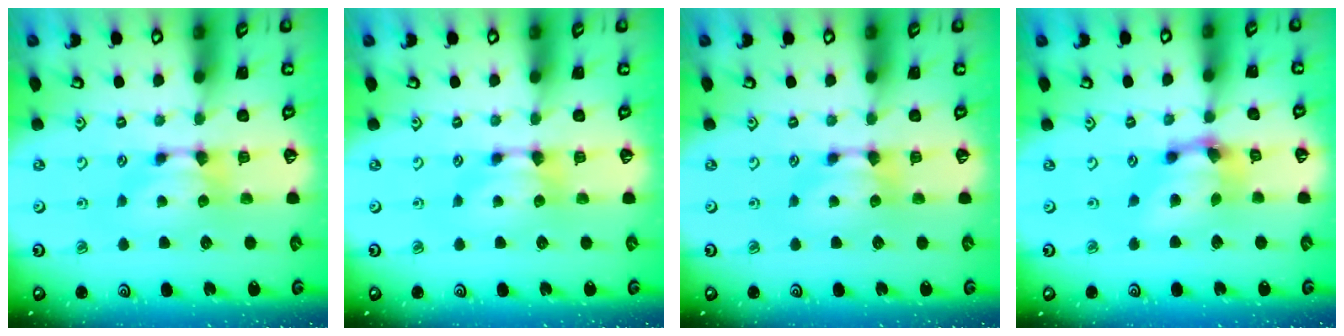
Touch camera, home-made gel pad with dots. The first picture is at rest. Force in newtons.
{"total": 0.0}
{"total": 0.0}
{"total": 4.6, "press": 4.1, "slide": 2.0}